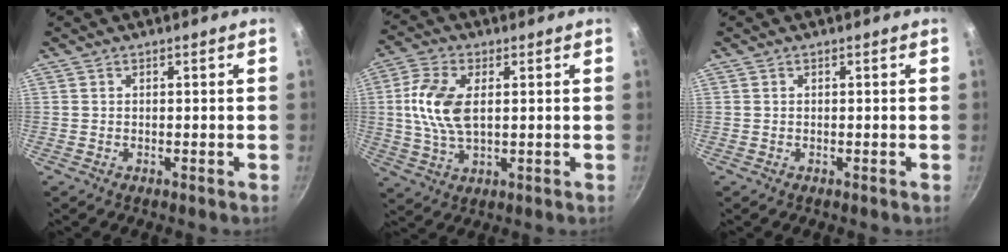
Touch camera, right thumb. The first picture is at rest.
{"total": 10.5, "force": [1.4, 5.7, 8.6], "torque": [-0.174, 0.007, 0.026]}
{"total": 0.0}